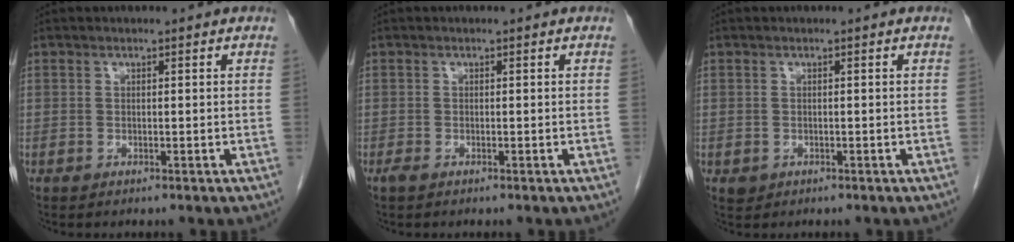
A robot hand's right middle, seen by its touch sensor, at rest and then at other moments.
{"total": 0.7, "force": [-0.5, 0.2, 0.4], "torque": [-0.012, -0.002, -0.008]}
{"total": 1.0, "force": [-0.3, 0.9, 0.3], "torque": [-0.006, 0.002, 0.001]}